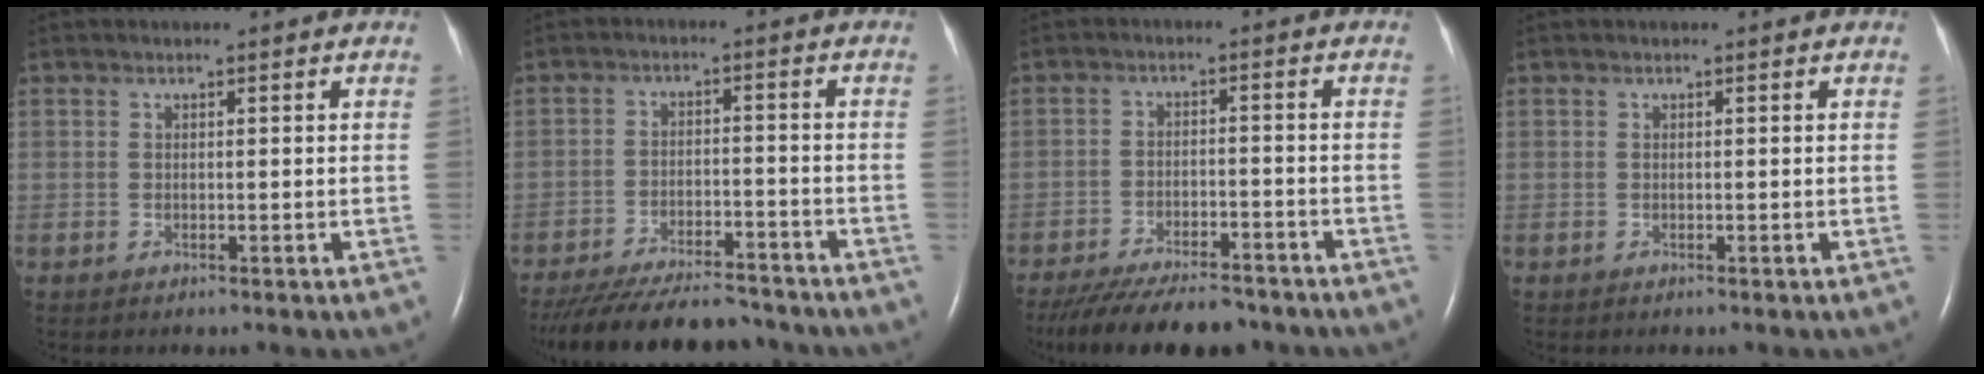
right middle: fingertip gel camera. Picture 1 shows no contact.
{"total": 17.3, "force": [-15.6, 3.6, 6.8], "torque": [-0.147, -0.023, -0.230]}
{"total": 15.2, "force": [-13.1, 3.9, 6.7], "torque": [-0.142, -0.021, -0.193]}
{"total": 0.0}